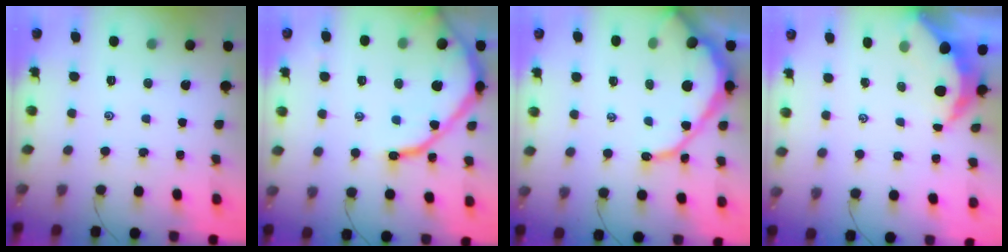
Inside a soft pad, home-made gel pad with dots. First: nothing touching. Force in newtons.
{"total": 13.0, "press": 12.9, "slide": 1.6}
{"total": 15.3, "press": 15.3, "slide": 1.2}
{"total": 5.2, "press": 5.1, "slide": 0.9}